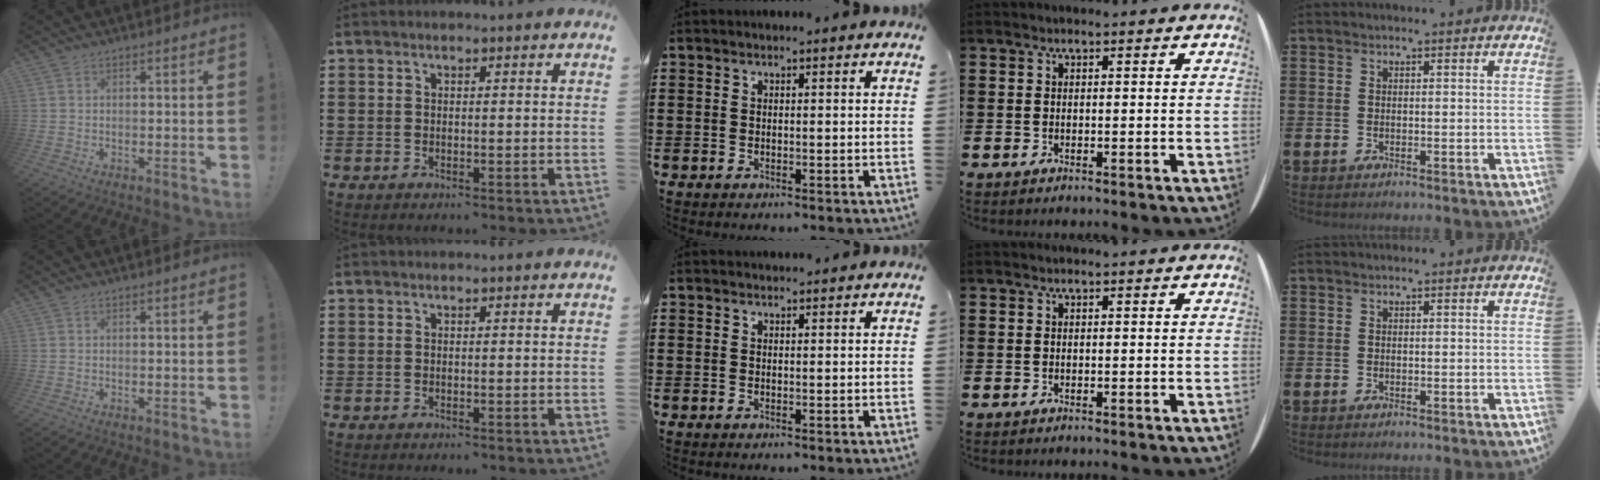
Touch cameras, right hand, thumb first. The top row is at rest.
{"middle": {"total": 0.7, "force": [0.7, 0.2, 0.0], "torque": [0.007, -0.002, 0.012]}}